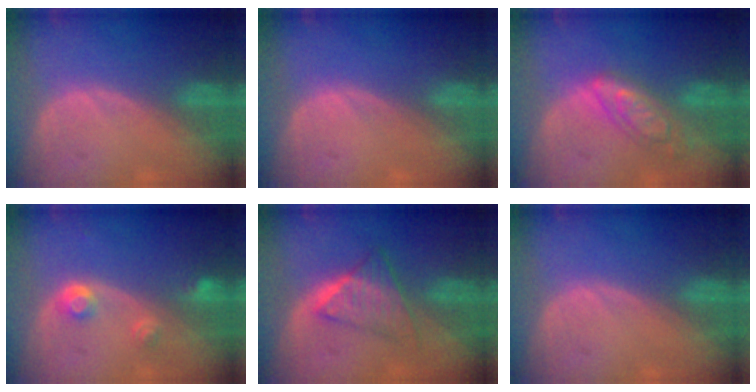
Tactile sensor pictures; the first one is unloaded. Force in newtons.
{"total": 0.0}
{"total": 6.4, "press": 5.6, "slide": 3.1}
{"total": 2.9, "press": 2.7, "slide": 1.0}
{"total": 6.4, "press": 5.6, "slide": 3.1}
{"total": 0.0}